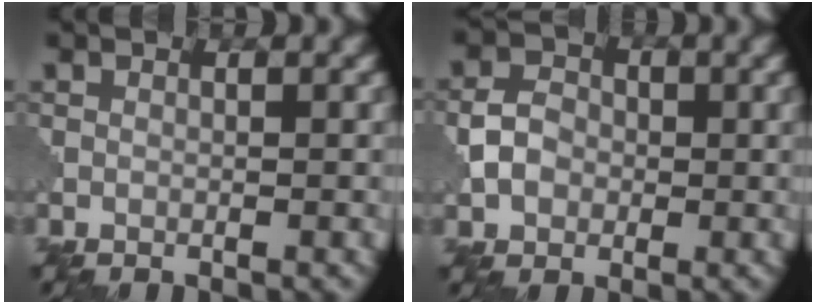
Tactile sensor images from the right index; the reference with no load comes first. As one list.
[{"total": 3.2, "force": [-0.4, 2.7, 1.7], "torque": [-0.033, 0.004, -0.012]}]